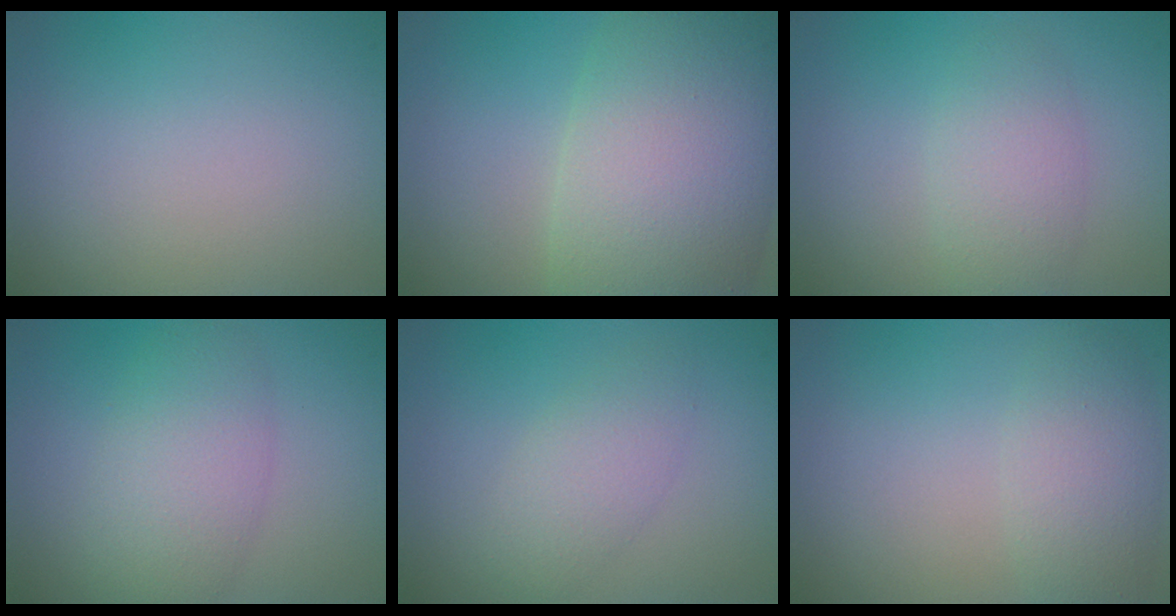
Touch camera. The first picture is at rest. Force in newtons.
{"total": 12.4, "press": 12.4, "slide": 0.5}
{"total": 2.8, "press": 2.8, "slide": 0.2}
{"total": 4.3, "press": 4.3, "slide": 0.3}
{"total": 2.4, "press": 2.4, "slide": 0.1}
{"total": 3.3, "press": 3.3, "slide": 0.2}